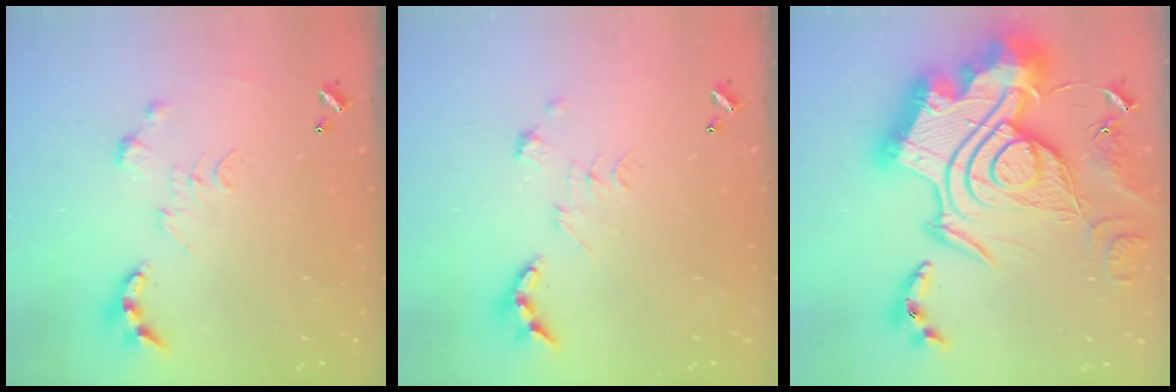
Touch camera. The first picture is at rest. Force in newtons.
{"total": 2.7, "press": 2.2, "slide": 1.5}
{"total": 0.6, "press": 0.6, "slide": 0.0}